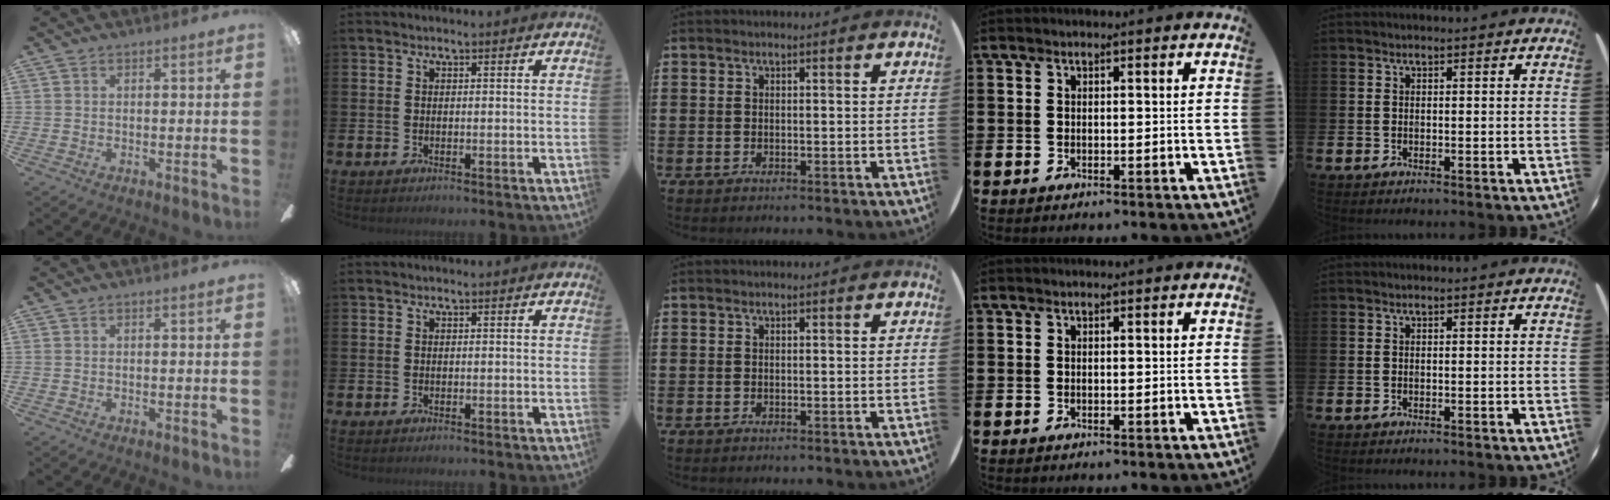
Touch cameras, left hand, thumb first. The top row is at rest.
{}